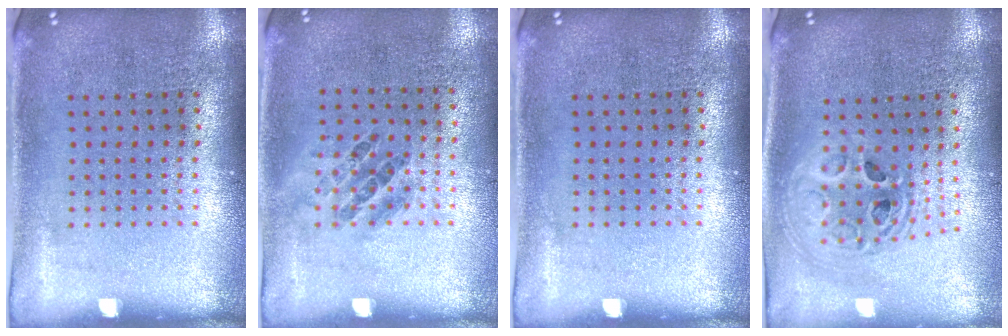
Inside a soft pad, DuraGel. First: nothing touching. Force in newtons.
{"total": 0.9, "press": 0.6, "slide": 0.6}
{"total": 0.0}
{"total": 2.1, "press": 1.7, "slide": 1.3}